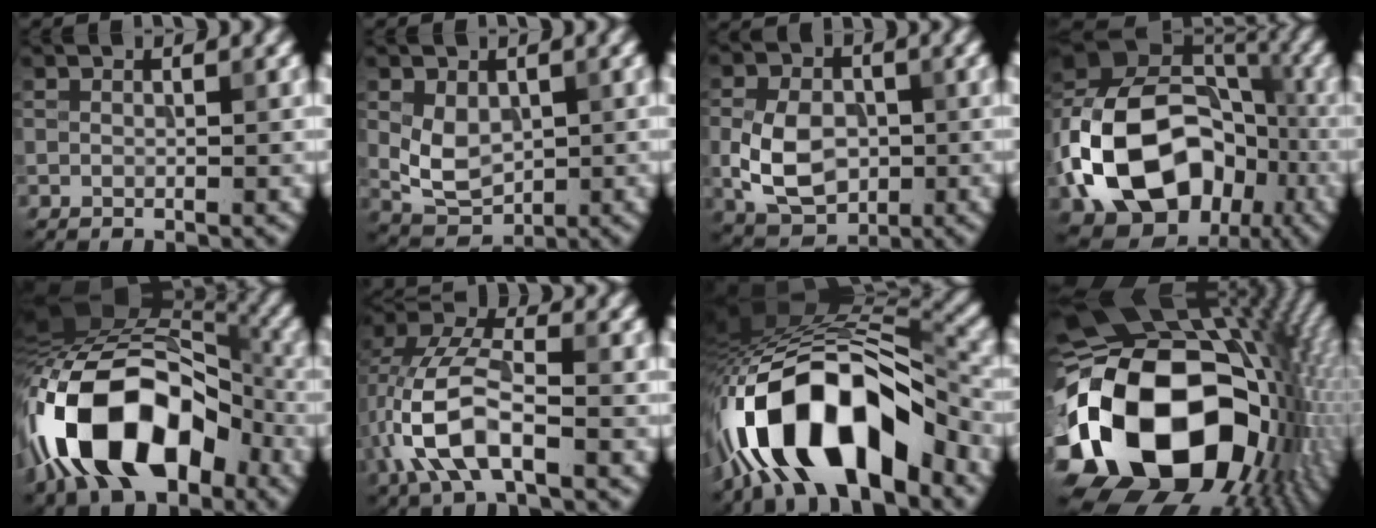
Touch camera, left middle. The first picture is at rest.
{"total": 3.3, "force": [0.4, 2.5, 2.2], "torque": [-0.049, 0.002, 0.020]}
{"total": 6.1, "force": [-0.8, 4.4, 4.1], "torque": [-0.088, 0.002, -0.012]}
{"total": 17.4, "force": [-5.2, 12.8, 10.7], "torque": [-0.211, 0.013, -0.087]}
{"total": 15.1, "force": [-6.1, 8.6, 10.8], "torque": [-0.181, 0.019, -0.120]}
{"total": 7.2, "force": [-2.1, 3.7, 5.8], "torque": [-0.131, 0.014, -0.037]}
{"total": 14.9, "force": [-6.9, 6.0, 11.7], "torque": [-0.199, 0.018, -0.111]}
{"total": 20.8, "force": [-3.4, 14.6, 14.4], "torque": [-0.282, 0.006, -0.049]}